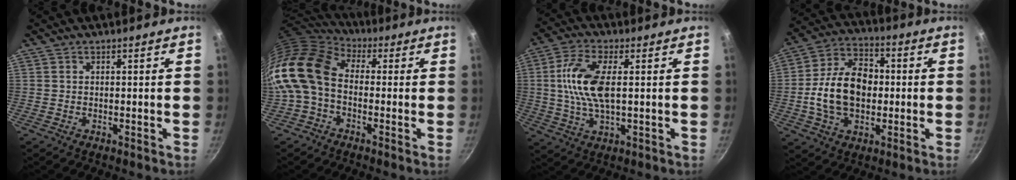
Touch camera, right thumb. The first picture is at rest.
{"total": 14.5, "force": [-1.3, 10.3, 10.1], "torque": [-0.188, 0.033, -0.044]}
{"total": 10.9, "force": [1.2, 4.8, 9.7], "torque": [-0.198, 0.007, 0.016]}
{"total": 15.9, "force": [-0.8, 10.9, 11.5], "torque": [-0.173, 0.029, -0.025]}